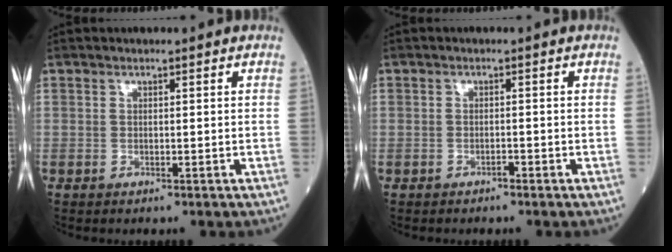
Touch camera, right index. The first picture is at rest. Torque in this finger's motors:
{"motor_torque": [0.14, -0.18, 0.08, 0.02]}